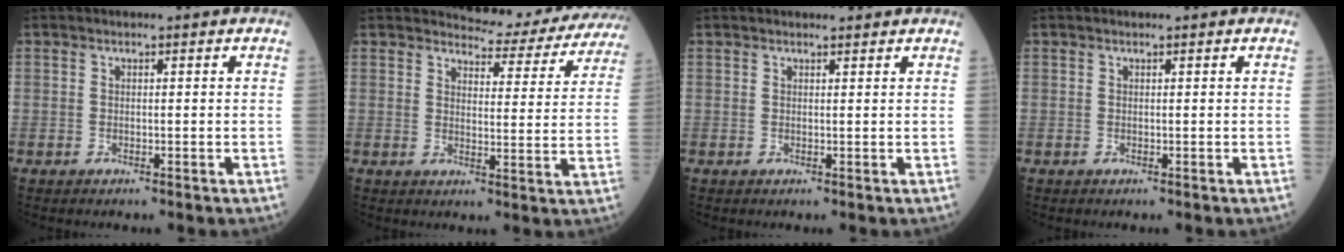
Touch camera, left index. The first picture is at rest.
{"total": 12.5, "force": [12.2, 2.1, 1.4], "torque": [-0.004, -0.038, 0.126]}
{"total": 2.6, "force": [2.5, 0.4, 0.7], "torque": [-0.009, 0.014, 0.030]}
{"total": 0.0}